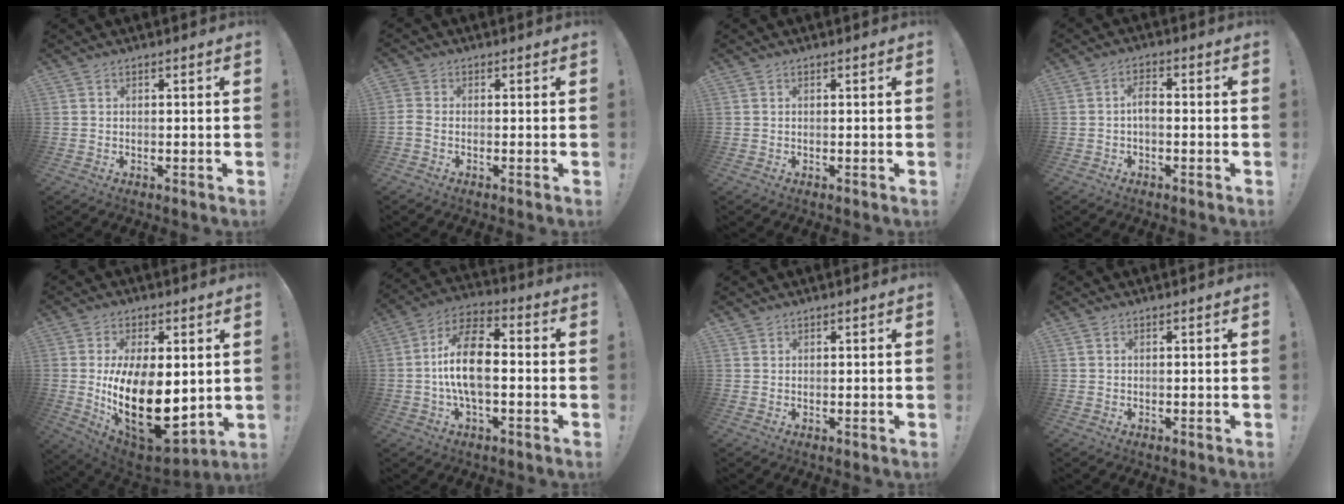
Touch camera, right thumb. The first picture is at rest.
{"total": 2.0, "force": [-0.7, 1.0, 1.6], "torque": [-0.035, 0.002, -0.013]}
{"total": 0.0}
{"total": 3.9, "force": [-0.6, 1.8, 3.3], "torque": [-0.073, 0.006, -0.011]}
{"total": 23.6, "force": [-1.7, 12.3, 20.1], "torque": [-0.348, -0.020, -0.010]}
{"total": 13.8, "force": [-0.9, 6.7, 12.0], "torque": [-0.220, 0.009, -0.020]}
{"total": 0.6, "force": [0.5, 0.3, 0.1], "torque": [0.000, -0.001, 0.010]}
{"total": 0.0}